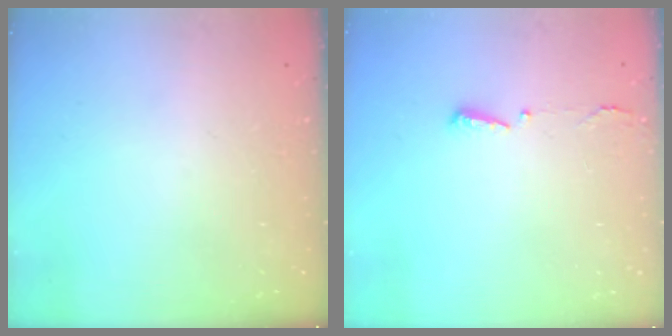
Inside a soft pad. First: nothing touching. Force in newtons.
{"total": 2.9, "press": 2.8, "slide": 0.6}